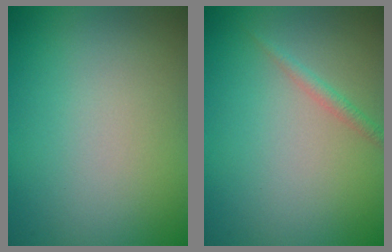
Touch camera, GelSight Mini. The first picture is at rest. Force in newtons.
{"total": 1.1, "press": 1.1, "slide": 0.0}